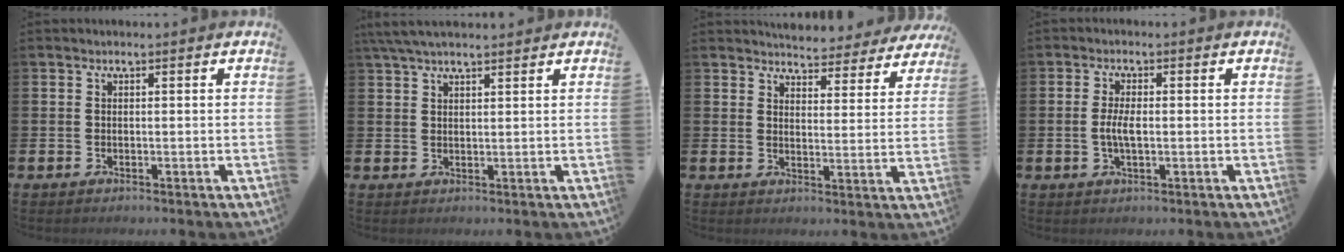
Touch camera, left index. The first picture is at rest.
{"total": 4.2, "force": [3.5, 1.0, 2.0], "torque": [-0.045, -0.004, 0.065]}
{"total": 4.9, "force": [4.8, 0.9, 0.2], "torque": [-0.009, -0.038, 0.082]}
{"total": 3.2, "force": [-0.2, 1.2, 3.0], "torque": [-0.061, -0.001, -0.008]}